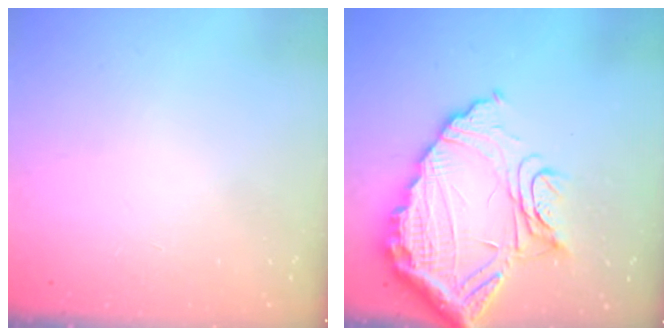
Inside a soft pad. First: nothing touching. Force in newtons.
{"total": 19.5, "press": 19.4, "slide": 1.7}